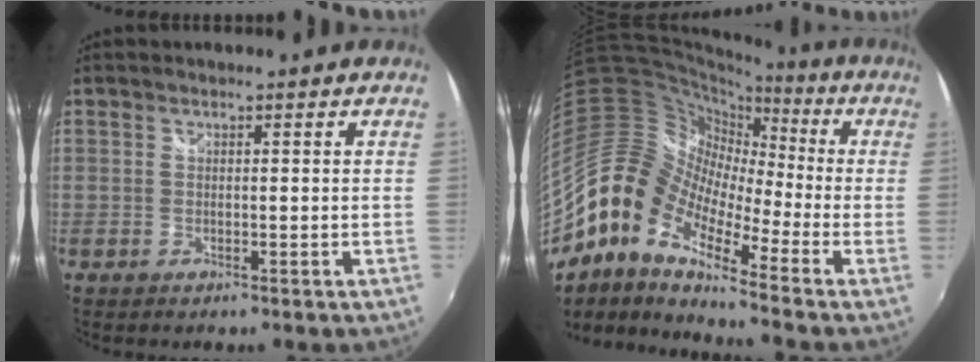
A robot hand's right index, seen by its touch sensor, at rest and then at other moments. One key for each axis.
{"total": 16.0, "fx": -8.5, "fy": 8.1, "fz": 10.8, "tx": -0.182, "ty": 0.004, "tz": -0.191}